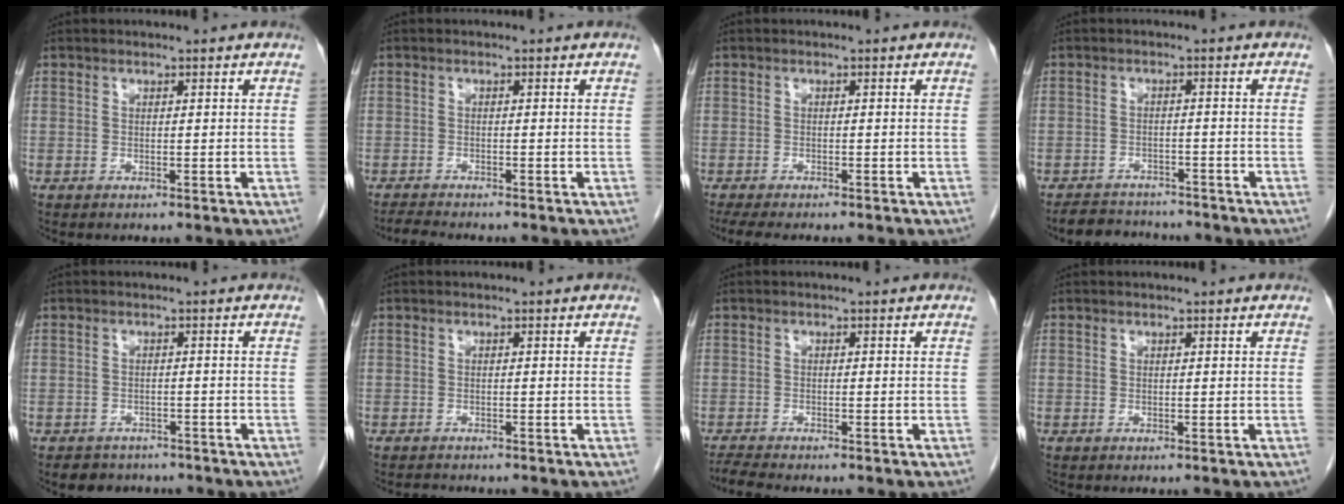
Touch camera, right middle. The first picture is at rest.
{"total": 2.4, "force": [-2.3, -0.1, 0.7], "torque": [-0.017, -0.011, -0.040]}
{"total": 5.8, "force": [-4.8, 1.0, 3.1], "torque": [-0.042, -0.012, -0.073]}
{"total": 6.0, "force": [-5.6, 2.0, 0.8], "torque": [-0.007, -0.001, -0.085]}
{"total": 4.1, "force": [-3.3, 2.3, 0.3], "torque": [-0.009, 0.006, -0.045]}
{"total": 1.7, "force": [-1.6, 0.4, 0.4], "torque": [-0.010, -0.005, -0.021]}
{"total": 2.8, "force": [-2.6, -0.3, 0.9], "torque": [-0.021, -0.013, -0.049]}
{"total": 0.0}